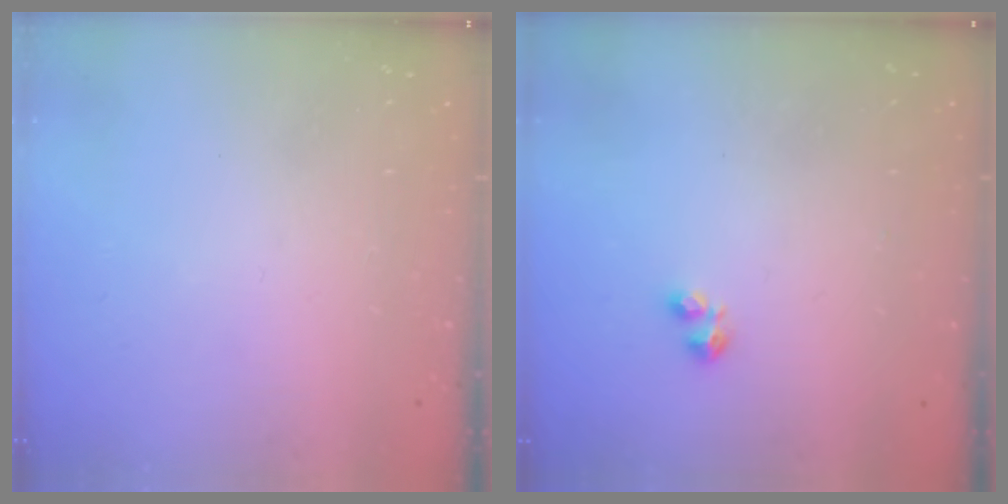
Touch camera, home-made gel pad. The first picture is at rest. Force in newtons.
{"total": 1.0, "press": 0.9, "slide": 0.4}